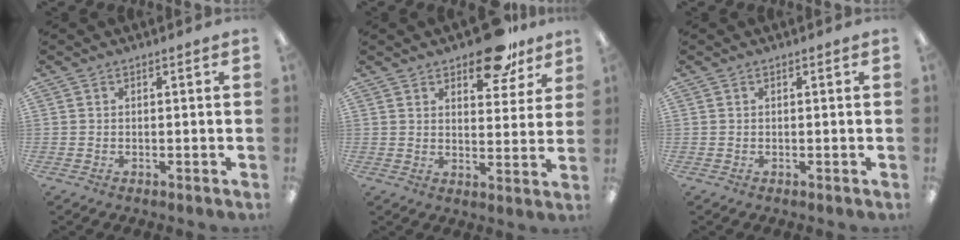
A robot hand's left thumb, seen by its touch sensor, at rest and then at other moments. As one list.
[{"total": 12.2, "force": [8.7, 5.4, 6.5], "torque": [-0.077, -0.046, 0.149]}, {"total": 0.0}]